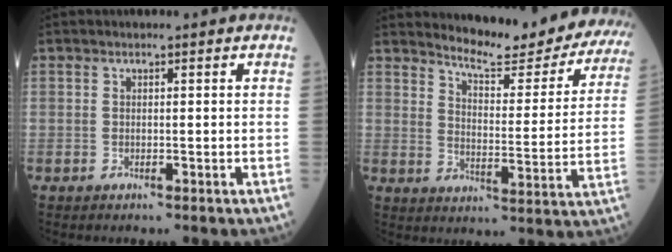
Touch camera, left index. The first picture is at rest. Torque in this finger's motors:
{"motor_torque": [0.37, -0.47, 0.05, 0.03]}